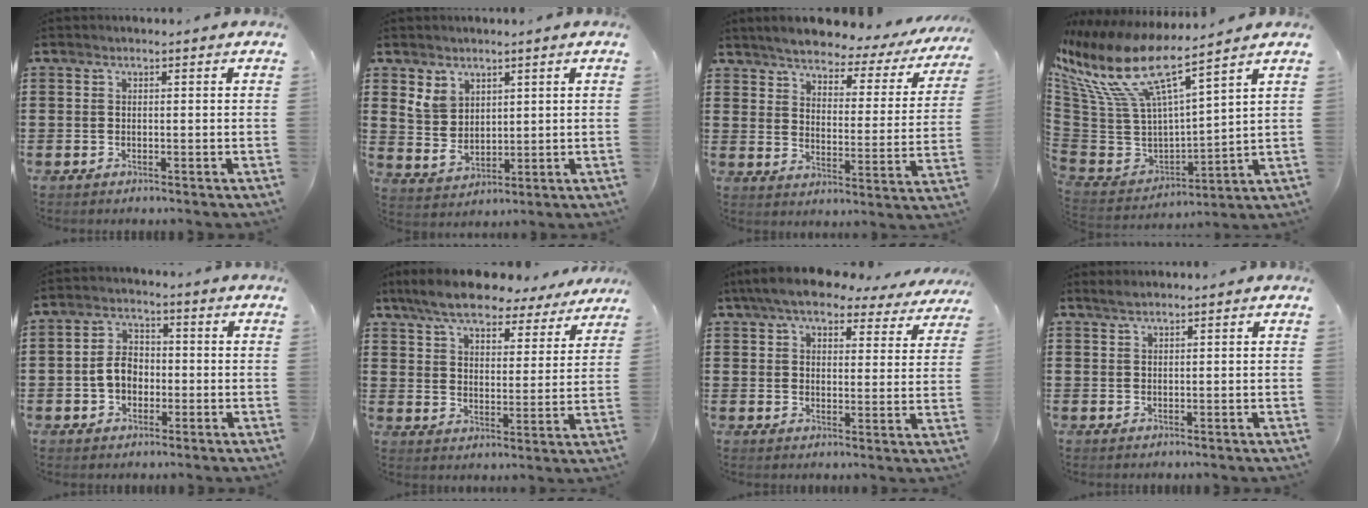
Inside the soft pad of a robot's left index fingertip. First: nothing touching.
{"total": 5.1, "force": [3.2, 3.7, 1.7], "torque": [-0.050, 0.005, 0.060]}
{"total": 4.2, "force": [3.9, 0.6, 1.3], "torque": [-0.050, -0.030, 0.061]}
{"total": 12.8, "force": [7.6, 3.4, 9.7], "torque": [-0.229, -0.057, 0.122]}
{"total": 5.0, "force": [-1.0, 3.6, 3.3], "torque": [-0.075, 0.007, -0.022]}
{"total": 8.2, "force": [7.5, 1.5, 3.2], "torque": [-0.093, -0.029, 0.135]}
{"total": 7.3, "force": [6.4, 1.6, 3.2], "torque": [-0.077, -0.019, 0.114]}
{"total": 1.0, "force": [0.9, 0.1, 0.6], "torque": [-0.013, 0.000, 0.016]}